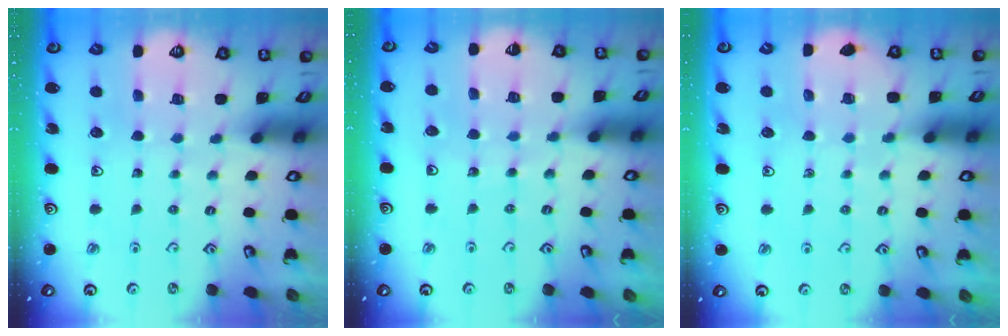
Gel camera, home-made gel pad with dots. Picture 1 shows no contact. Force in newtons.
{"total": 5.0, "press": 4.7, "slide": 1.6}
{"total": 5.8, "press": 5.7, "slide": 1.2}